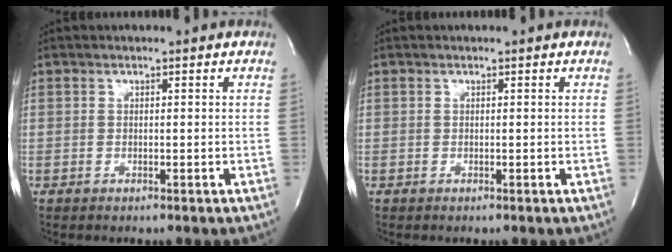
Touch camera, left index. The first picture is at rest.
{"total": 0.0}